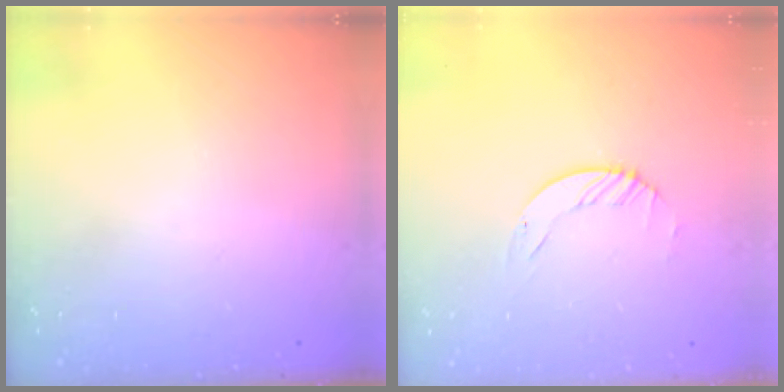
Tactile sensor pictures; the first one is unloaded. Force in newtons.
{"total": 1.2, "press": 1.2, "slide": 0.2}